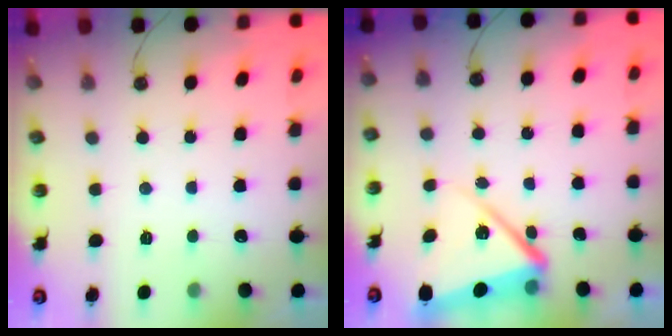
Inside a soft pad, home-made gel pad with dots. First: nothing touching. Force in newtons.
{"total": 9.3, "press": 8.0, "slide": 4.6}